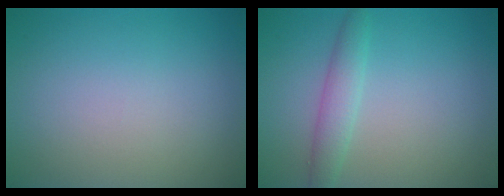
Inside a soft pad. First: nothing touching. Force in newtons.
{"total": 2.3, "press": 2.3, "slide": 0.0}